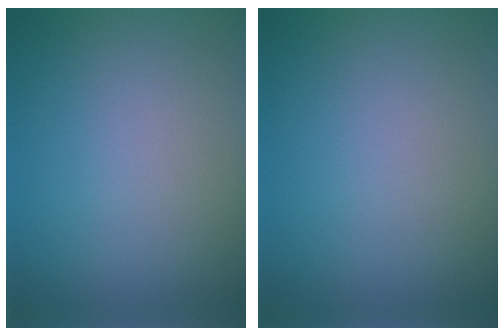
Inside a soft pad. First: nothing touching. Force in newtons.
{"total": 0.0}